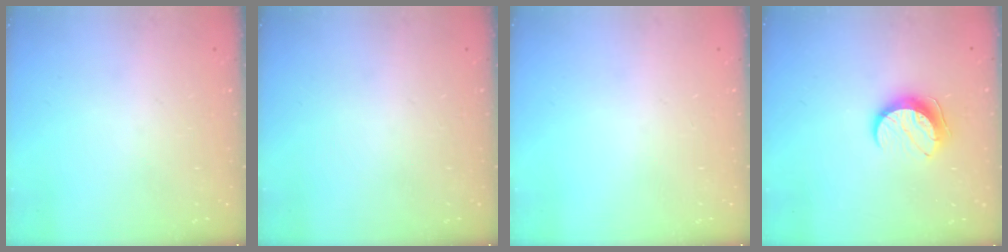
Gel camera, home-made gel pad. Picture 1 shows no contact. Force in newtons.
{"total": 0.0}
{"total": 0.0}
{"total": 10.2, "press": 10.1, "slide": 0.8}